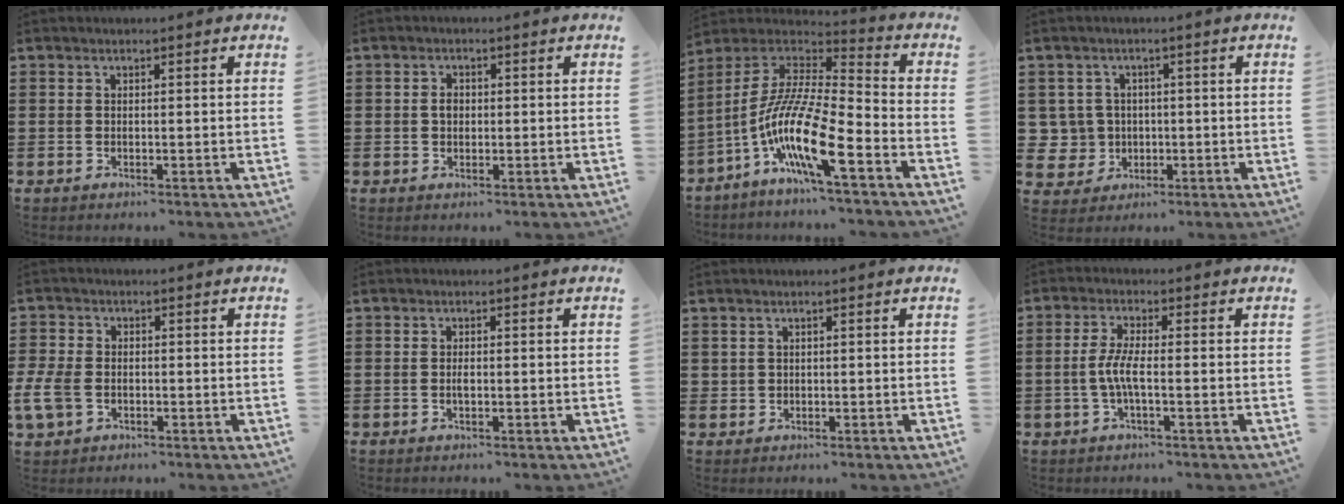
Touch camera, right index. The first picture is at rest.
{"total": 1.6, "force": [0.0, 1.0, 1.2], "torque": [-0.025, 0.005, -0.001]}
{"total": 15.2, "force": [-7.9, 2.5, 12.7], "torque": [-0.277, -0.020, -0.156]}
{"total": 4.4, "force": [-0.1, 4.3, 0.7], "torque": [-0.043, 0.008, -0.004]}
{"total": 4.7, "force": [-1.7, 3.1, 3.1], "torque": [-0.091, -0.009, -0.037]}
{"total": 1.3, "force": [-0.2, 0.4, 1.2], "torque": [-0.023, -0.002, -0.003]}
{"total": 0.8, "force": [0.3, 0.7, 0.1], "torque": [-0.005, 0.003, 0.005]}
{"total": 4.3, "force": [-1.1, 0.5, 4.1], "torque": [-0.103, -0.010, -0.032]}